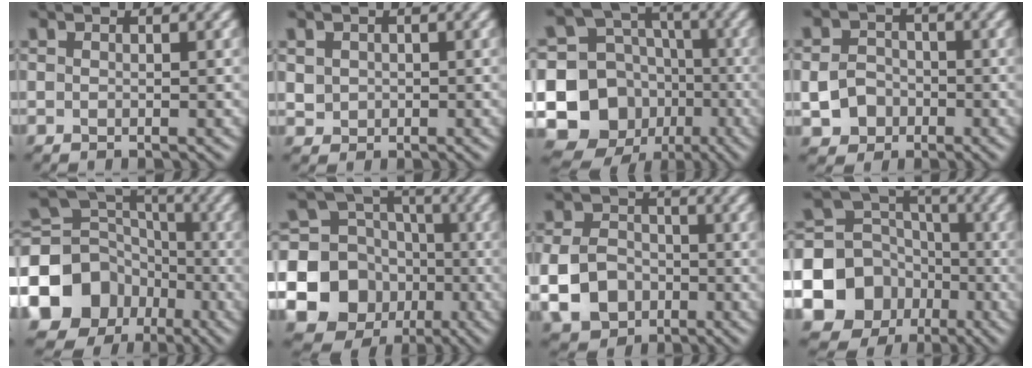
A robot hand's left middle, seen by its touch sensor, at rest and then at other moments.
{"total": 1.9, "force": [0.4, 1.7, 0.6], "torque": [-0.021, 0.000, 0.018]}
{"total": 14.1, "force": [-4.2, 12.3, 5.3], "torque": [-0.129, -0.011, -0.087]}
{"total": 3.6, "force": [-1.3, 3.0, 1.4], "torque": [-0.020, -0.001, -0.027]}
{"total": 14.2, "force": [-5.7, 11.7, 5.6], "torque": [-0.143, -0.017, -0.117]}
{"total": 16.6, "force": [-4.6, 15.2, 5.0], "torque": [-0.132, -0.032, -0.095]}
{"total": 6.4, "force": [-2.2, 5.1, 3.2], "torque": [-0.074, -0.006, -0.051]}
{"total": 14.2, "force": [-5.3, 12.5, 4.3], "torque": [-0.114, -0.033, -0.108]}